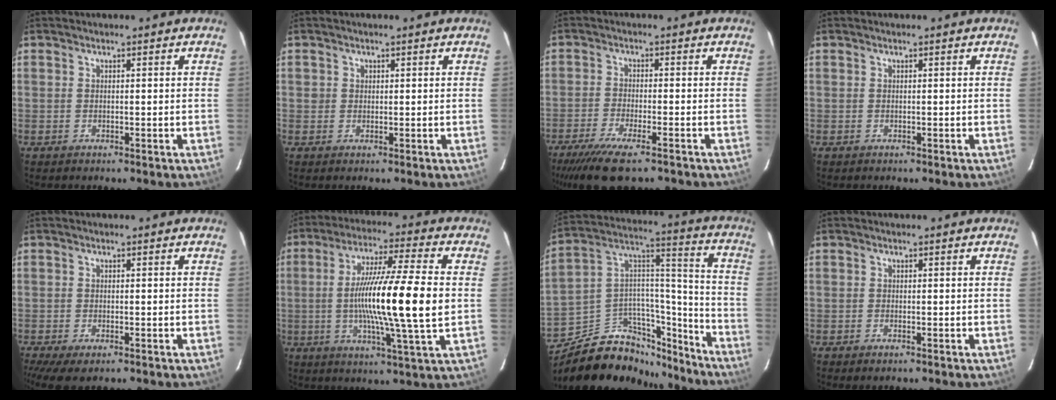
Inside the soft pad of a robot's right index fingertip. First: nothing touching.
{"total": 1.0, "force": [0.2, 1.0, 0.1], "torque": [0.001, 0.003, 0.002]}
{"total": 10.6, "force": [-8.0, 2.3, 6.6], "torque": [-0.155, -0.035, -0.144]}
{"total": 0.0}
{"total": 6.4, "force": [-4.2, 2.1, 4.3], "torque": [-0.100, -0.030, -0.070]}
{"total": 17.3, "force": [-0.8, 0.1, 17.3], "torque": [-0.298, -0.008, -0.019]}
{"total": 23.6, "force": [-17.8, 11.9, 10.1], "torque": [-0.190, 0.081, -0.259]}
{"total": 0.9, "force": [-0.5, 0.3, 0.6], "torque": [-0.010, -0.003, -0.010]}